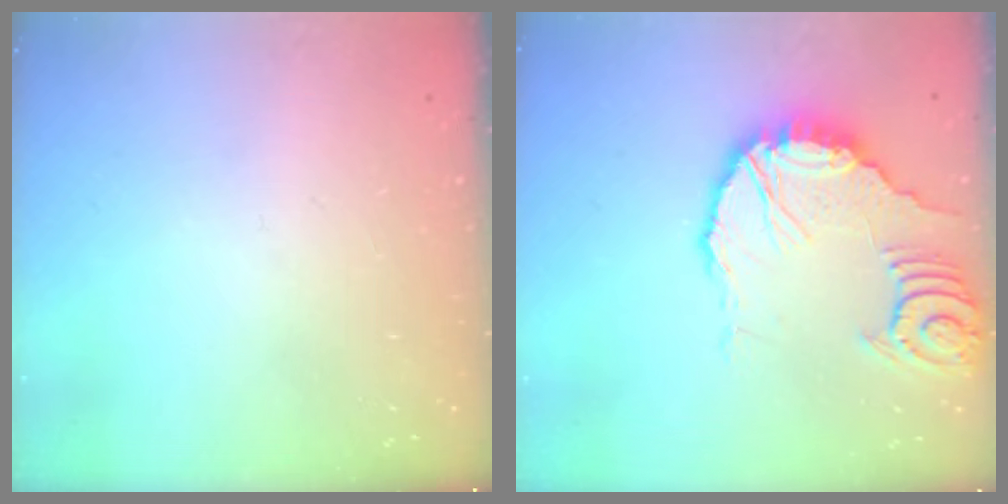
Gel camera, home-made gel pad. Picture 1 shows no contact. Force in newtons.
{"total": 13.3, "press": 13.3, "slide": 1.6}